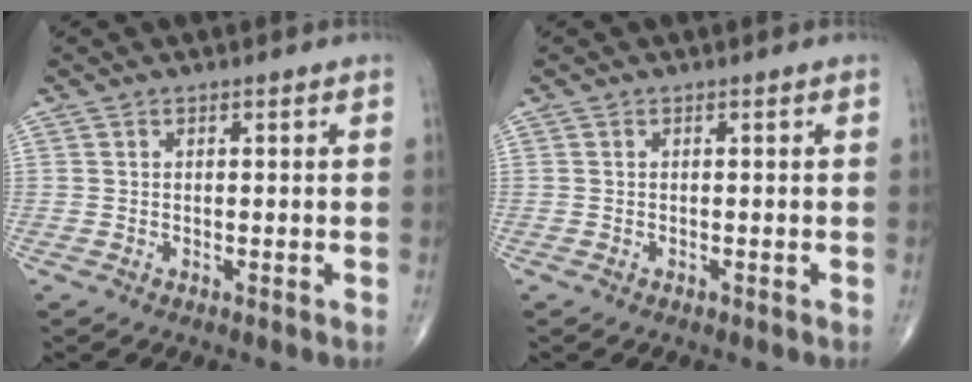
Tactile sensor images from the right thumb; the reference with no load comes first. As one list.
[{"total": 0.0}]